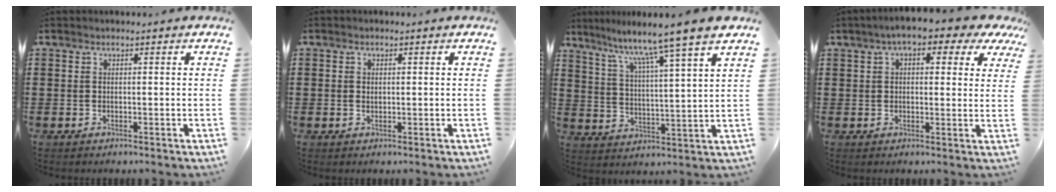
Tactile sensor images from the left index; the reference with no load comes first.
{"total": 0.8, "force": [0.1, 0.6, 0.6], "torque": [-0.014, 0.004, 0.002]}
{"total": 8.6, "force": [7.1, -1.6, 4.5], "torque": [-0.106, -0.054, 0.109]}
{"total": 5.7, "force": [3.5, 1.9, 4.1], "torque": [-0.076, -0.006, 0.052]}